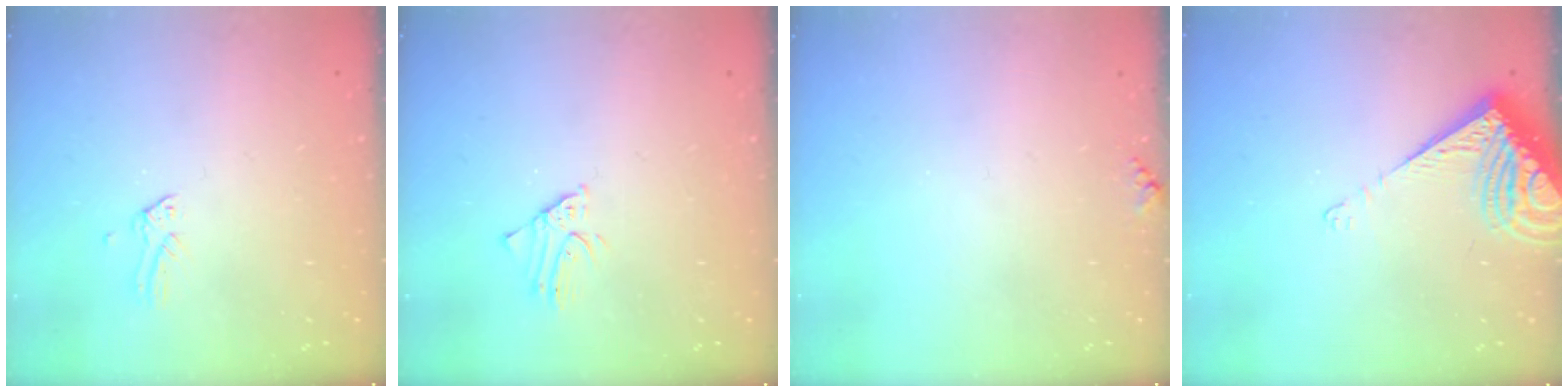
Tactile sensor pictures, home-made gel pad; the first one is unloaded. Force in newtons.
{"total": 2.0, "press": 2.0, "slide": 0.1}
{"total": 4.5, "press": 4.5, "slide": 0.4}
{"total": 9.3, "press": 9.3, "slide": 1.1}